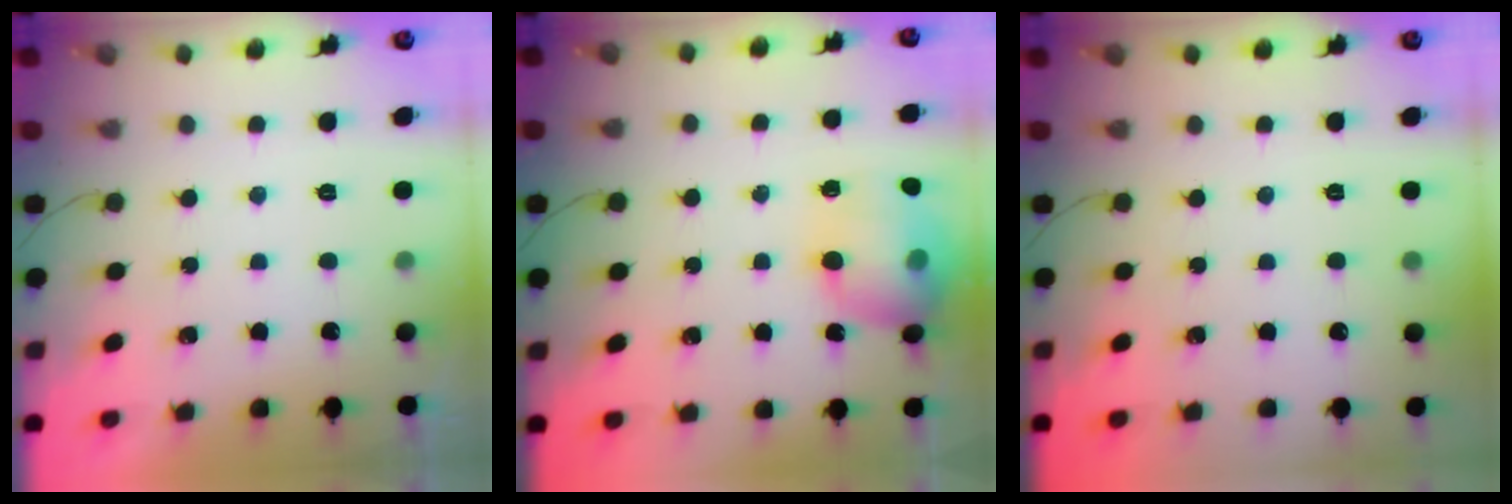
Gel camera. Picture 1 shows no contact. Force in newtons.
{"total": 16.6, "press": 16.5, "slide": 2.0}
{"total": 0.0}